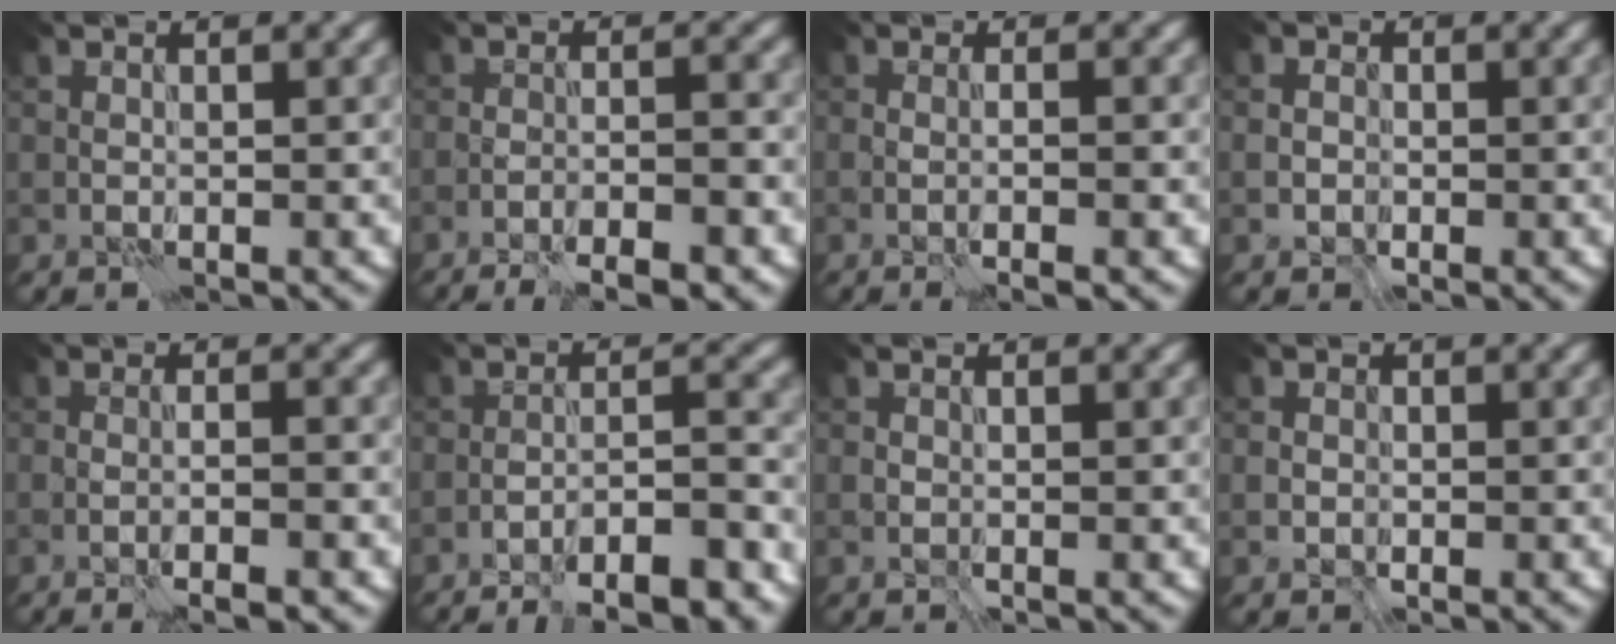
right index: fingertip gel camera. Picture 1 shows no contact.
{"total": 7.0, "force": [-5.2, 1.7, 4.4], "torque": [-0.061, 0.002, -0.073]}
{"total": 2.8, "force": [-0.6, 0.8, 2.6], "torque": [-0.025, 0.001, -0.010]}
{"total": 1.7, "force": [-0.5, 1.5, 0.5], "torque": [0.002, 0.000, -0.013]}
{"total": 3.7, "force": [-1.7, 0.8, 3.2], "torque": [-0.037, 0.008, -0.023]}
{"total": 10.3, "force": [-8.2, 2.4, 5.8], "torque": [-0.070, 0.009, -0.107]}
{"total": 1.3, "force": [0.0, 0.6, 1.2], "torque": [-0.019, -0.003, 0.000]}
{"total": 1.3, "force": [-0.4, 1.2, 0.4], "torque": [-0.002, -0.001, -0.007]}